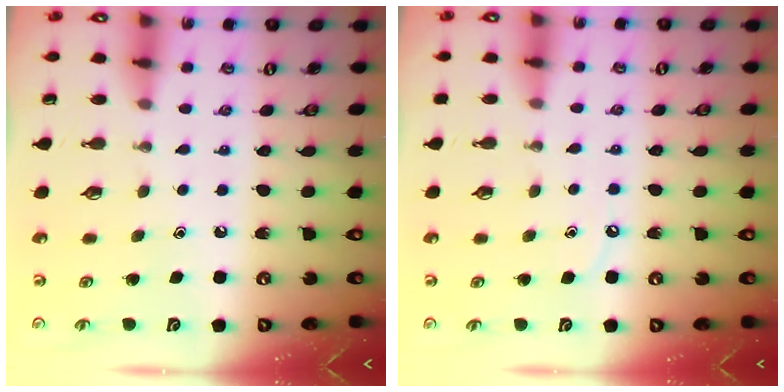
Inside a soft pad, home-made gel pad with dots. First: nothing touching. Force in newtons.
{"total": 3.3, "press": 3.3, "slide": 0.4}